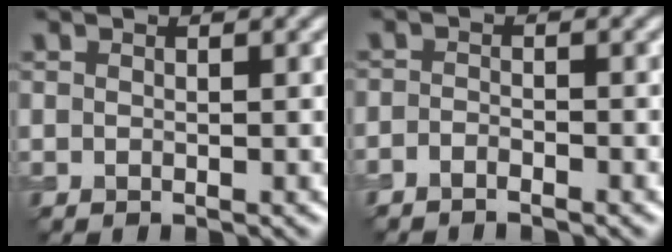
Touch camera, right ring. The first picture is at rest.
{"total": 1.1, "force": [-1.1, 0.0, 0.0], "torque": [0.000, -0.002, -0.029]}